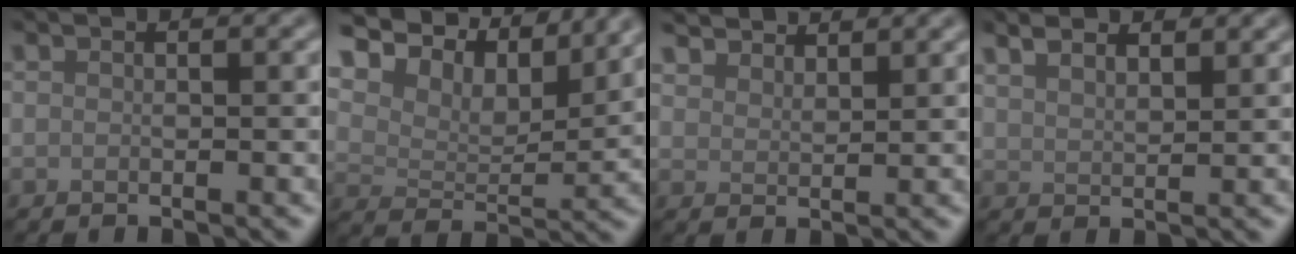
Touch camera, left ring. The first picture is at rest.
{"total": 9.8, "force": [7.4, 4.2, 4.8], "torque": [-0.108, 0.013, 0.109]}
{"total": 4.1, "force": [3.9, 1.0, 0.8], "torque": [-0.023, 0.004, 0.071]}
{"total": 3.8, "force": [3.1, 1.4, 1.9], "torque": [-0.030, 0.011, 0.040]}